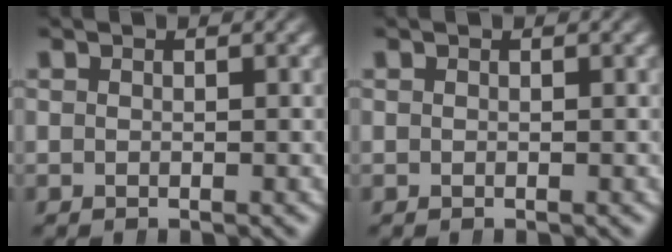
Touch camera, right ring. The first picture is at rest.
{"total": 0.0}